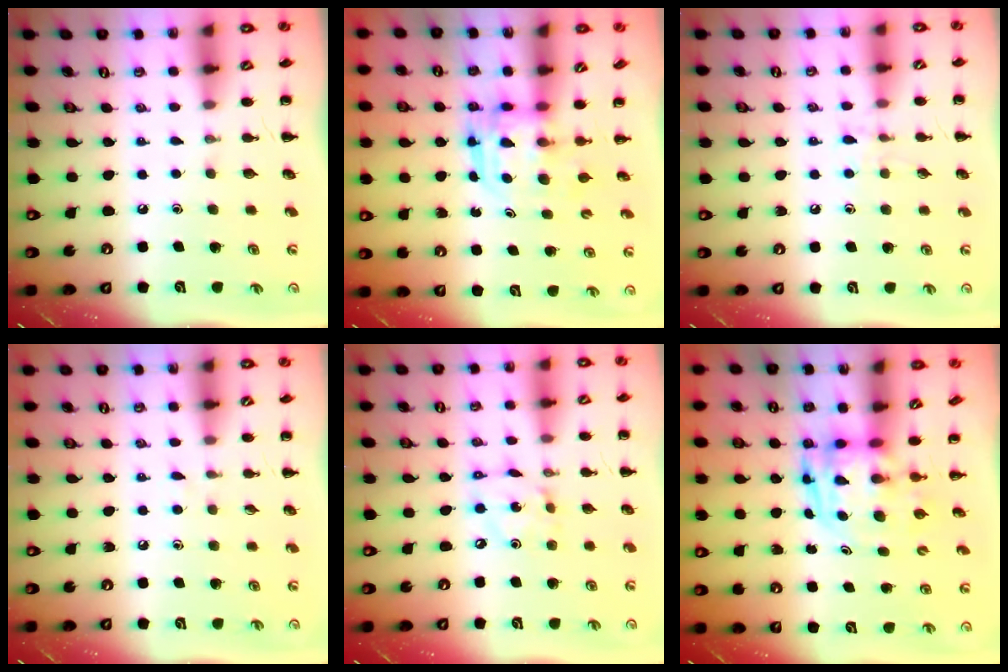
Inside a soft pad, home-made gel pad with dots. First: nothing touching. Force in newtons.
{"total": 3.3, "press": 3.3, "slide": 0.2}
{"total": 6.2, "press": 6.0, "slide": 1.4}
{"total": 3.9, "press": 3.5, "slide": 1.8}
{"total": 4.0, "press": 4.0, "slide": 0.5}
{"total": 3.4, "press": 3.3, "slide": 0.7}